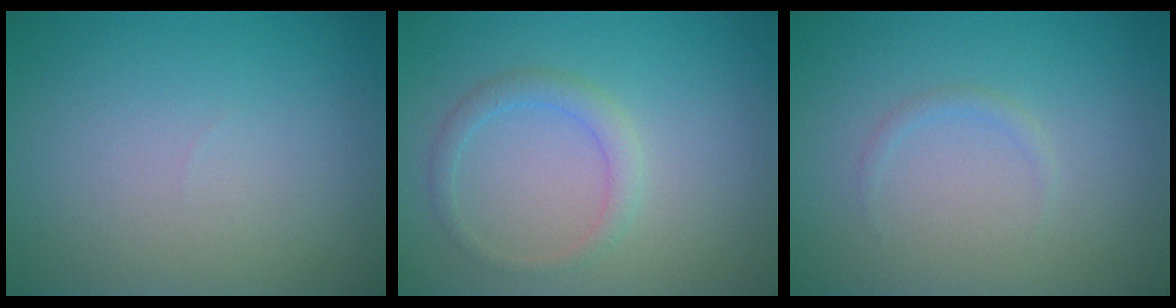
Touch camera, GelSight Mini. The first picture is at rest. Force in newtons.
{"total": 1.8, "press": 1.8, "slide": 0.0}
{"total": 0.7, "press": 0.7, "slide": 0.1}